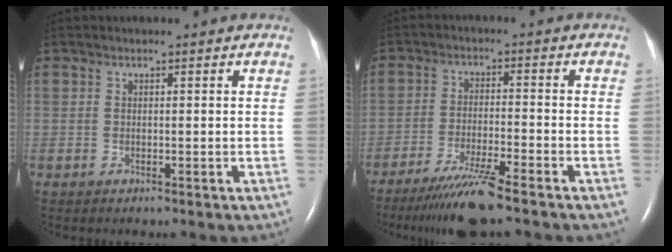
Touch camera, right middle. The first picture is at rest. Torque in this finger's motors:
{"motor_torque": [0.08, -0.26, 0.27, 0.07]}